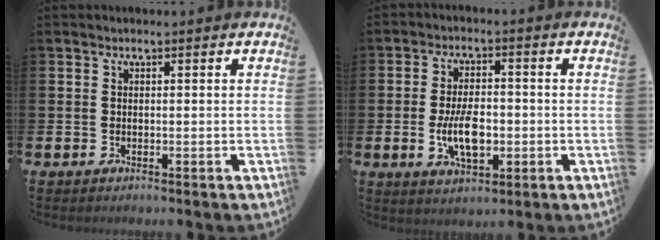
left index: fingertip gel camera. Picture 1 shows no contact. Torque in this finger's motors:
{"motor_torque": [1.78, 0.33, 1.00, 0.21]}